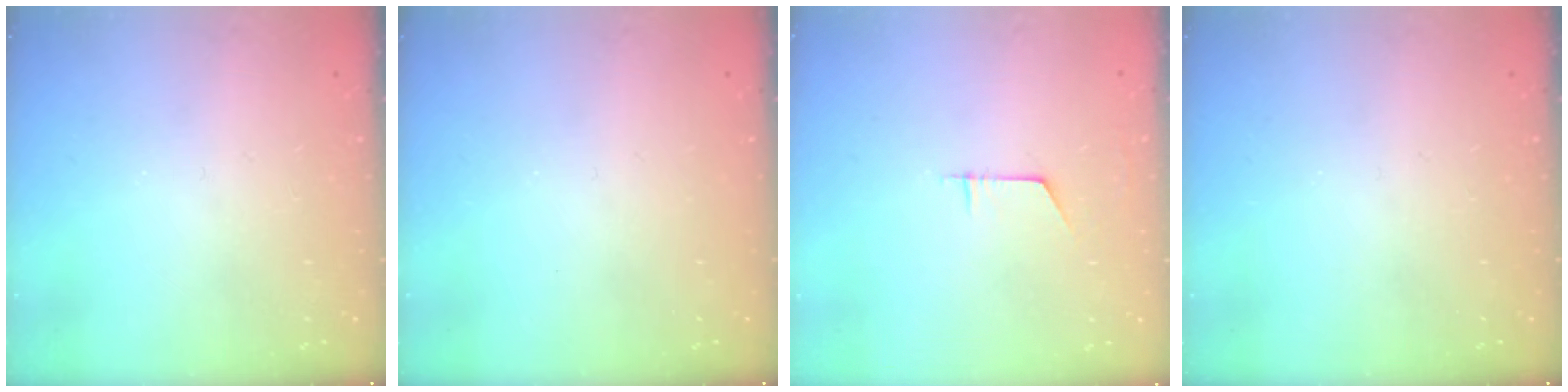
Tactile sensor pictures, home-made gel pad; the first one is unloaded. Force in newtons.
{"total": 0.0}
{"total": 5.7, "press": 5.7, "slide": 0.5}
{"total": 0.0}